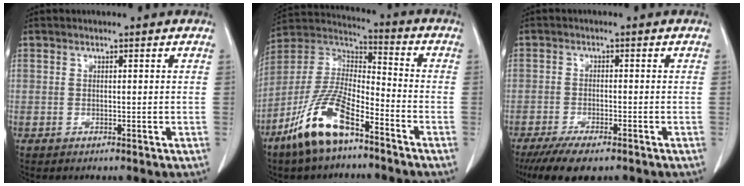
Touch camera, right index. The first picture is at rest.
{"total": 14.3, "force": [-8.8, 4.3, 10.5], "torque": [-0.223, -0.002, -0.169]}
{"total": 7.3, "force": [-5.1, 2.5, 4.5], "torque": [-0.073, -0.013, -0.083]}